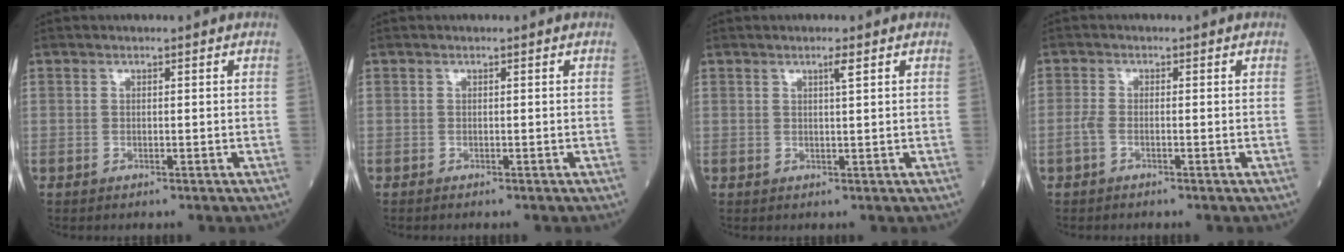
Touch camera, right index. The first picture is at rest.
{"total": 0.0}
{"total": 1.4, "force": [0.8, -0.2, 1.2], "torque": [-0.024, -0.002, 0.014]}
{"total": 1.6, "force": [-0.8, 0.5, 1.3], "torque": [-0.038, 0.000, -0.019]}